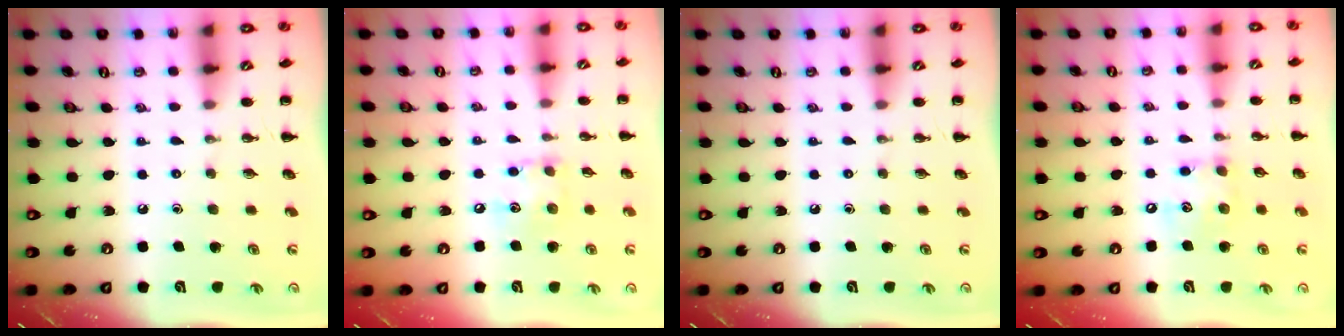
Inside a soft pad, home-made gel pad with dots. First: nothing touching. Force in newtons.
{"total": 7.7, "press": 7.7, "slide": 0.7}
{"total": 0.0}
{"total": 8.2, "press": 8.2, "slide": 0.9}